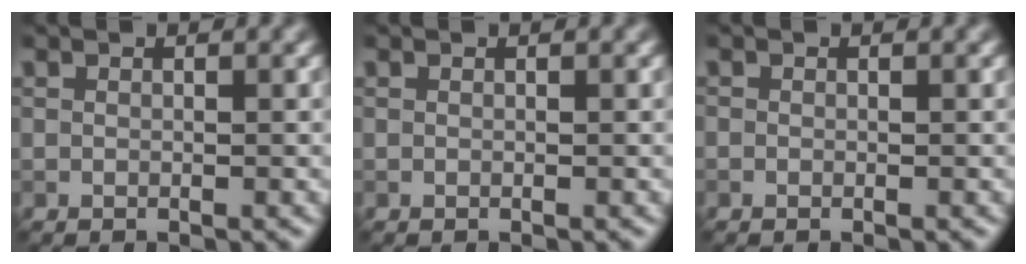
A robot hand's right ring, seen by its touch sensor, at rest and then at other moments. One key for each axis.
{"total": 0.0}
{"total": 0.0}